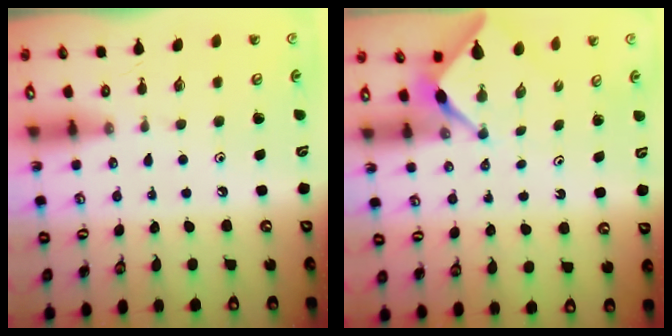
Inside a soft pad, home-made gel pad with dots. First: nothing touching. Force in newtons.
{"total": 2.2, "press": 2.2, "slide": 0.3}